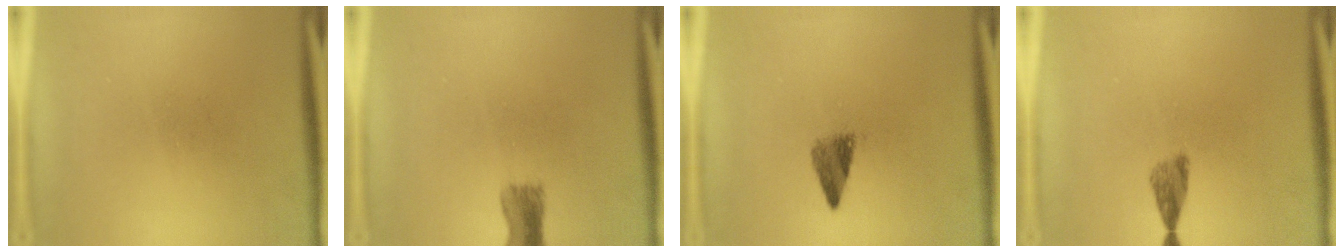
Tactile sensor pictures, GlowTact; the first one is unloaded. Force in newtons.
{"total": 2.5}
{"total": 2.9}
{"total": 2.1}